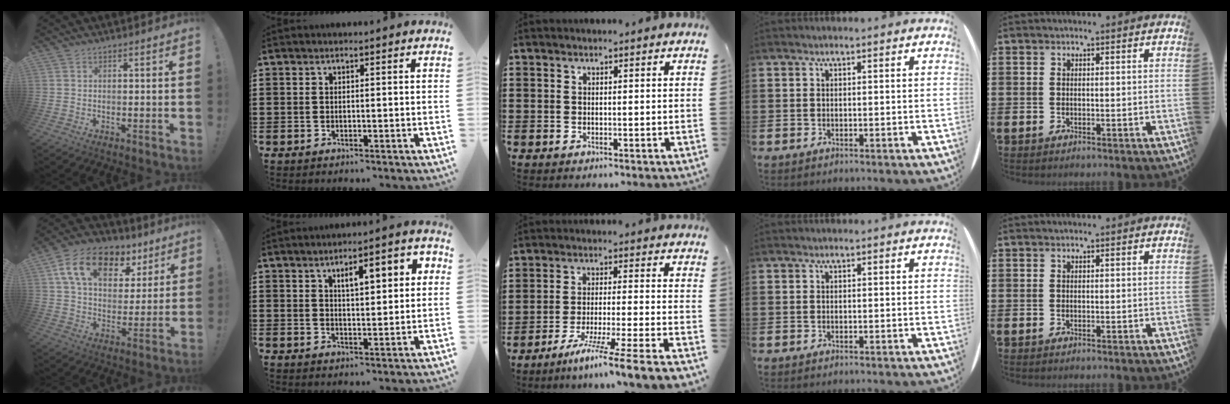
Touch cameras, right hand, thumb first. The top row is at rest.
{"thumb": {"total": 16.6, "force": [8.8, 10.4, 9.5], "torque": [-0.161, -0.034, 0.160]}, "index": {"total": 5.6, "force": [2.1, 2.1, 4.8], "torque": [-0.075, 0.000, 0.028]}, "middle": {"total": 7.8, "force": [-6.5, -1.5, 4.2], "torque": [-0.070, -0.019, -0.127]}}